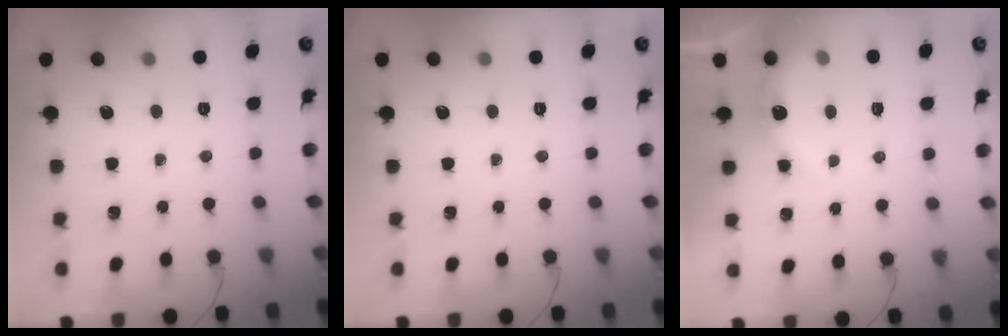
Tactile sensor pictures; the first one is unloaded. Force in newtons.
{"total": 0.0}
{"total": 6.2, "press": 6.1, "slide": 1.2}